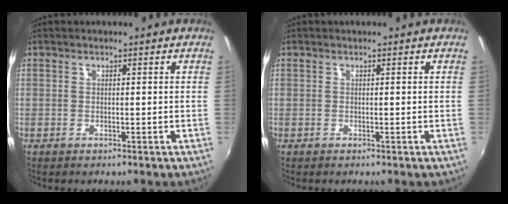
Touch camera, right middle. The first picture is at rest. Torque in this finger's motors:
{"motor_torque": [0.08, -0.43, -0.03, 0.00]}